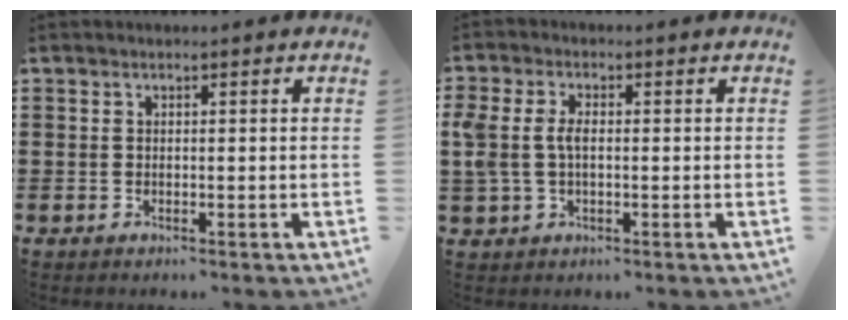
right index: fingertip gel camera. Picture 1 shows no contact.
{"total": 4.1, "force": [-0.1, 2.3, 3.3], "torque": [-0.090, -0.001, -0.009]}